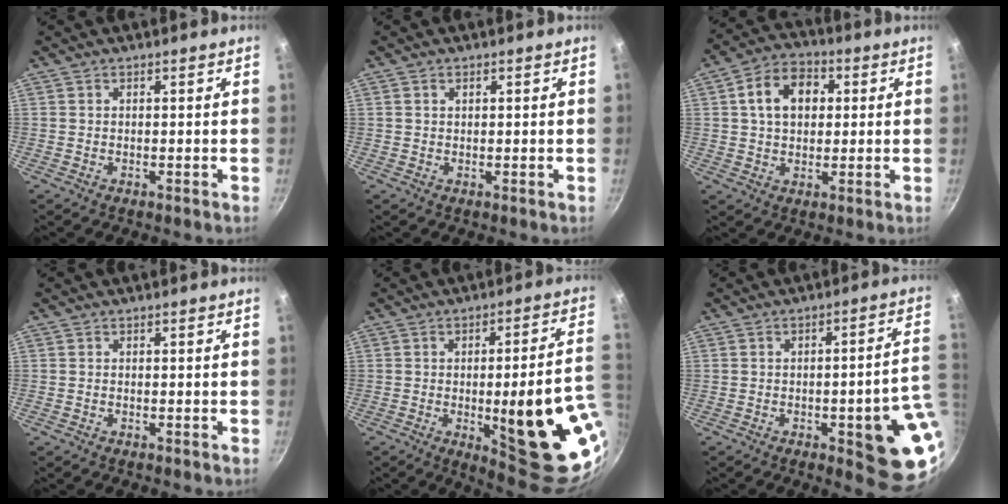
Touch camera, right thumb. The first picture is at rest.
{"total": 0.9, "force": [0.4, 0.7, 0.5], "torque": [-0.006, 0.004, 0.006]}
{"total": 10.3, "force": [2.1, 7.5, 6.8], "torque": [-0.086, 0.014, 0.024]}
{"total": 0.0}
{"total": 24.1, "force": [-4.4, 6.5, 22.8], "torque": [-0.257, -0.004, -0.040]}
{"total": 16.1, "force": [-3.6, 4.4, 15.1], "torque": [-0.136, 0.018, -0.044]}